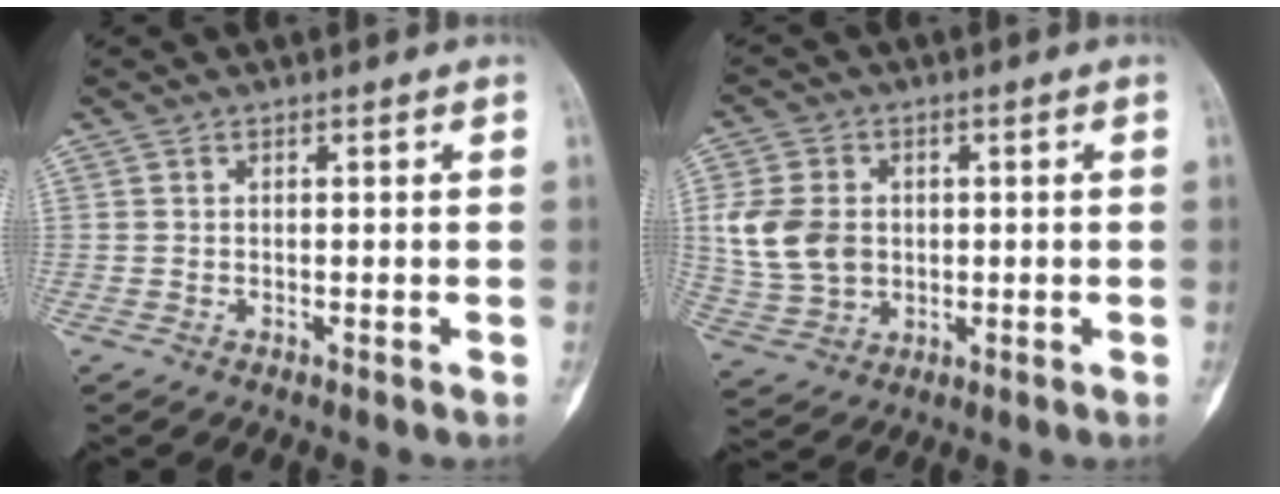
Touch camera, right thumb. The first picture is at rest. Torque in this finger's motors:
{"motor_torque": [0.62, 0.48, 0.66, -0.35, -0.01]}